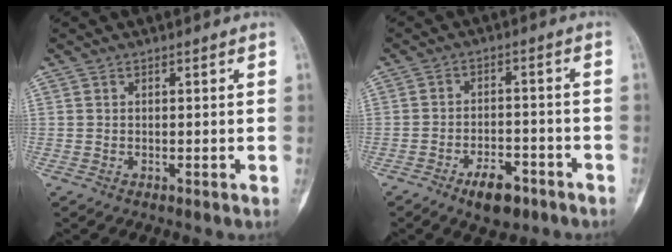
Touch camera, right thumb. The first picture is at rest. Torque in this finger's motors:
{"motor_torque": [1.32, 0.85, 0.64, -0.46, 0.11]}